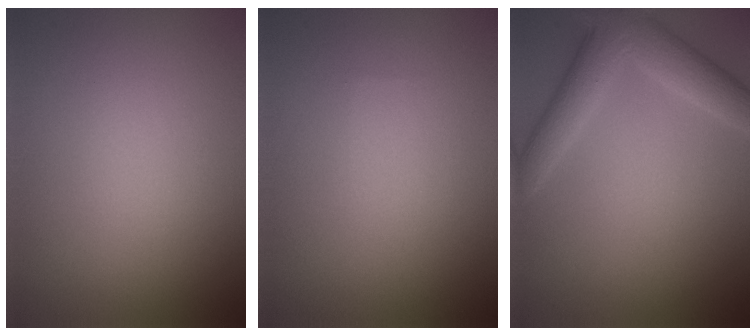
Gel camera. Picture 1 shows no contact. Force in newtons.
{"total": 0.0}
{"total": 5.3, "press": 5.3, "slide": 0.4}